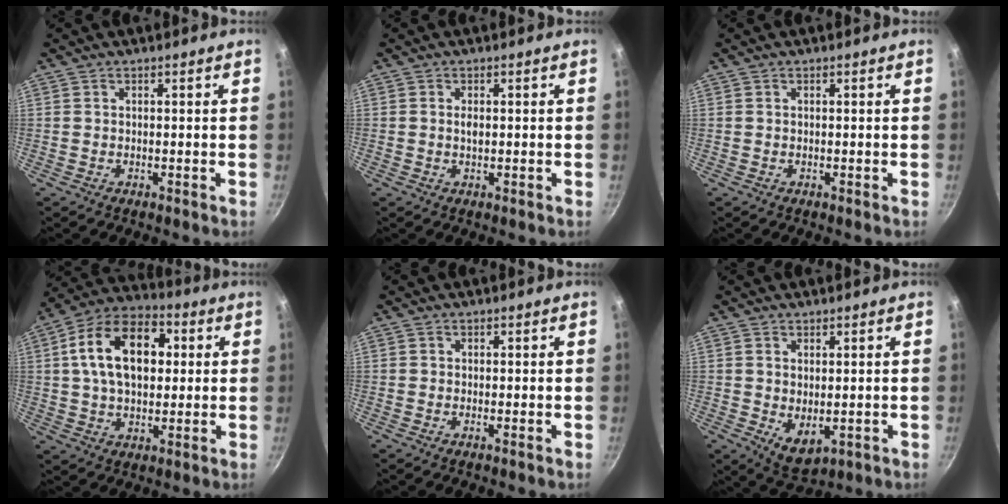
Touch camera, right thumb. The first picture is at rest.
{"total": 1.3, "force": [0.2, 0.7, 1.1], "torque": [-0.018, 0.001, 0.002]}
{"total": 0.0}
{"total": 17.6, "force": [3.5, 11.3, 13.0], "torque": [-0.190, 0.020, 0.043]}
{"total": 0.0}
{"total": 5.6, "force": [0.2, 3.4, 4.5], "torque": [-0.067, -0.021, 0.014]}